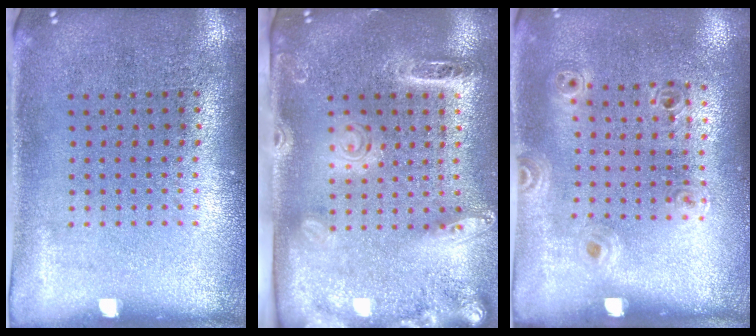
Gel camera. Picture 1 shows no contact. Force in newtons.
{"total": 2.5, "press": 1.9, "slide": 1.6}
{"total": 1.0, "press": 1.0, "slide": 0.2}